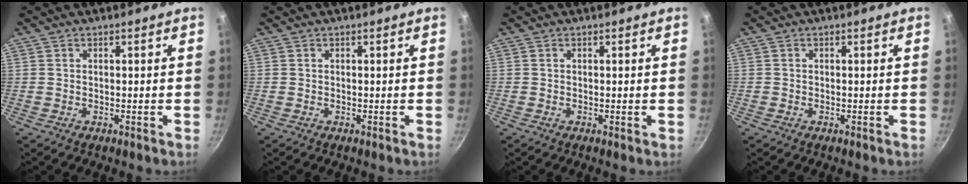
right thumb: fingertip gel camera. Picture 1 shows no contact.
{"total": 0.0}
{"total": 0.0}
{"total": 0.0}